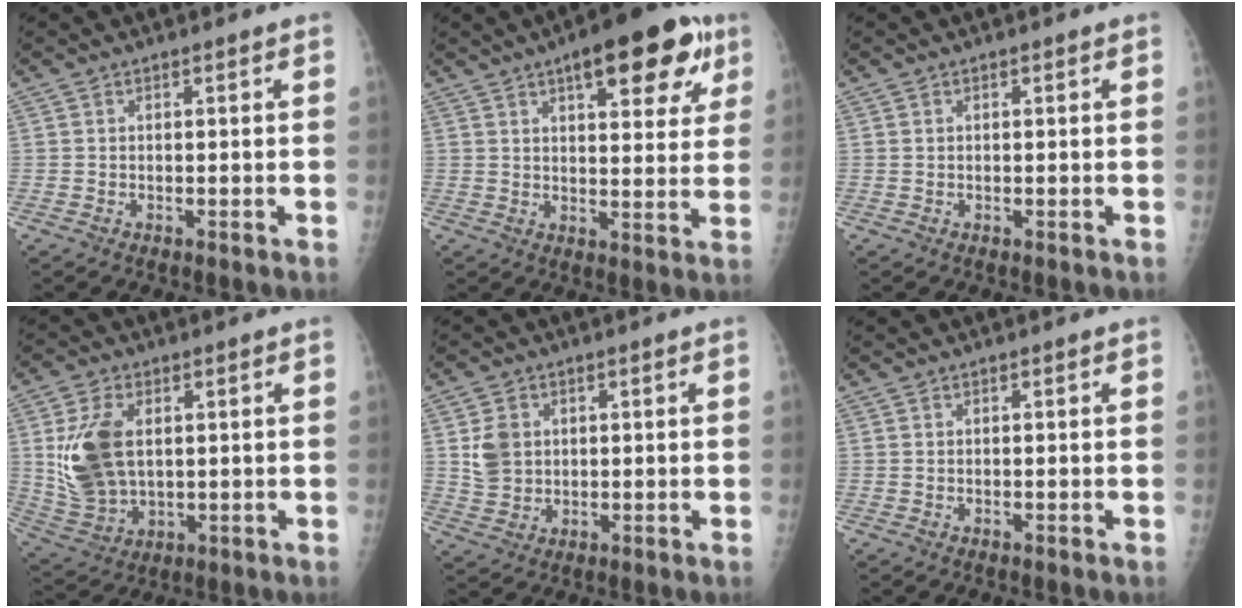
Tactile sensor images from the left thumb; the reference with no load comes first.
{"total": 15.9, "force": [8.1, 6.2, 12.1], "torque": [-0.122, -0.015, 0.105]}
{"total": 0.0}
{"total": 12.7, "force": [1.9, 8.1, 9.6], "torque": [-0.177, -0.010, 0.047]}
{"total": 5.6, "force": [1.1, 4.8, 2.7], "torque": [-0.033, -0.003, 0.027]}
{"total": 0.0}